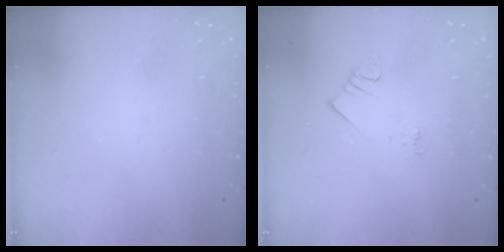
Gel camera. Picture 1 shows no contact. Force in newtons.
{"total": 2.1, "press": 2.1, "slide": 0.4}